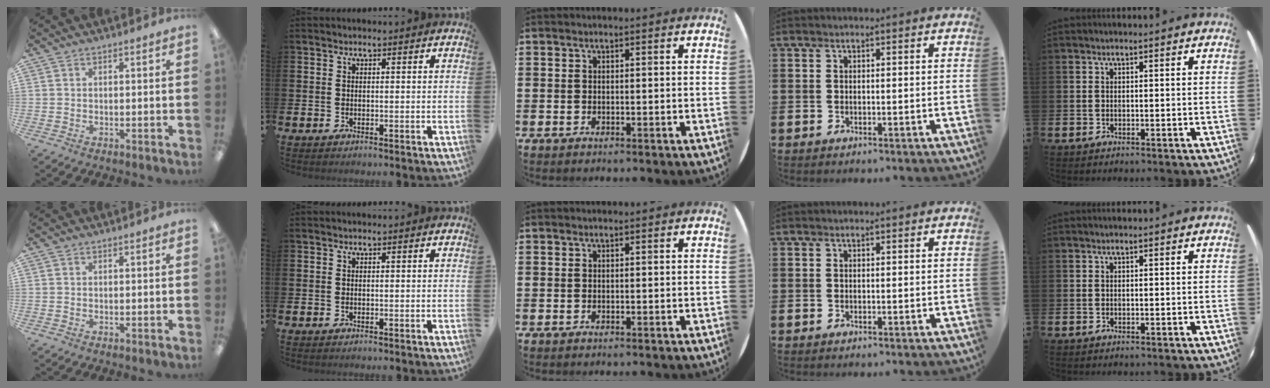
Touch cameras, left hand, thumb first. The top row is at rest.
{}